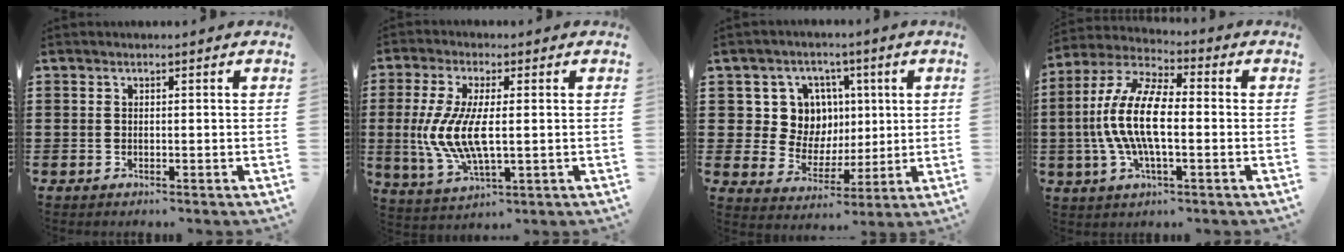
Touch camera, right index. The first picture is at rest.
{"total": 9.1, "force": [-0.3, 3.2, 8.5], "torque": [-0.202, -0.017, -0.013]}
{"total": 9.5, "force": [2.3, 8.7, 3.1], "torque": [-0.089, 0.006, 0.050]}
{"total": 11.9, "force": [-1.2, 4.3, 11.0], "torque": [-0.251, -0.011, -0.031]}